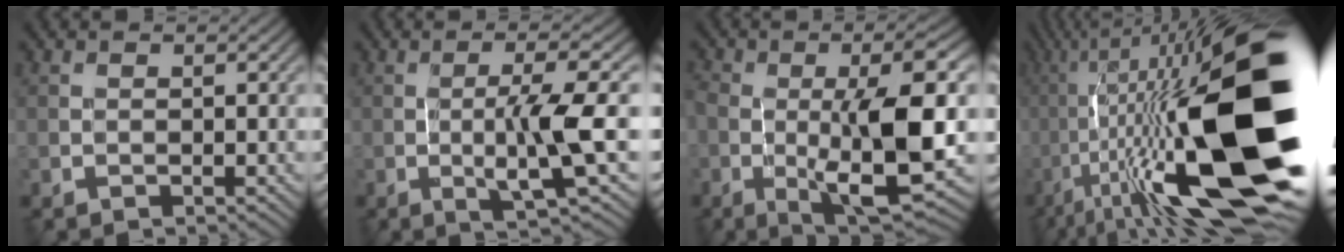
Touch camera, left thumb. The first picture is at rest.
{"total": 8.3, "force": [-1.0, 1.0, 8.2], "torque": [-0.139, 0.015, -0.014]}
{"total": 12.7, "force": [-2.3, 3.8, 11.9], "torque": [-0.188, 0.001, -0.032]}
{"total": 22.0, "force": [-3.8, 6.7, 20.6], "torque": [-0.350, 0.017, -0.070]}